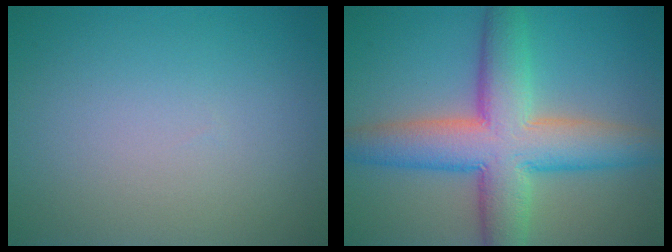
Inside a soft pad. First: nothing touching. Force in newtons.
{"total": 9.8, "press": 9.8, "slide": 0.5}